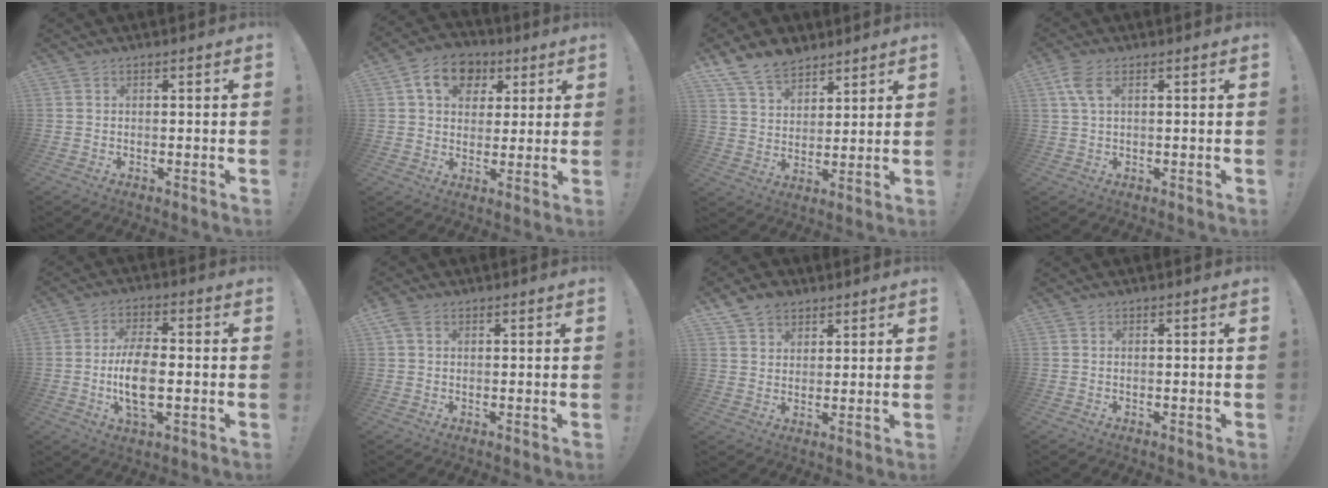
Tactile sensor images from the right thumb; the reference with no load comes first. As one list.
[{"total": 12.2, "force": [5.0, 9.3, 6.2], "torque": [-0.090, -0.009, 0.095]}, {"total": 11.1, "force": [8.6, 6.1, 3.4], "torque": [-0.072, -0.053, 0.170]}, {"total": 4.8, "force": [1.7, 1.8, 4.1], "torque": [-0.092, 0.001, 0.032]}, {"total": 11.0, "force": [-1.5, 4.8, 9.8], "torque": [-0.198, -0.002, -0.029]}, {"total": 2.8, "force": [1.3, 1.7, 1.7], "torque": [-0.030, 0.002, 0.025]}, {"total": 6.7, "force": [4.6, 4.6, 1.5], "torque": [-0.028, -0.022, 0.089]}, {"total": 0.0}]